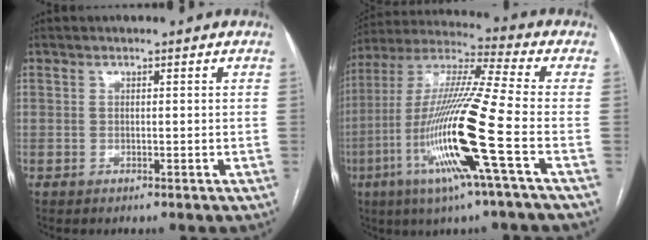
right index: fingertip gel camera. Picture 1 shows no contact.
{"total": 18.5, "force": [-6.0, -0.9, 17.5], "torque": [-0.359, -0.019, -0.125]}